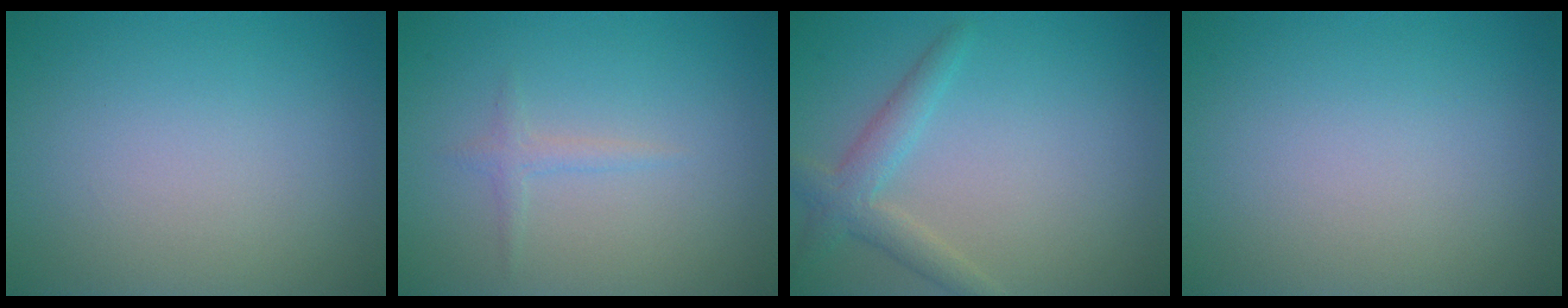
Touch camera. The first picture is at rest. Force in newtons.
{"total": 1.0, "press": 1.0, "slide": 0.1}
{"total": 2.7, "press": 2.7, "slide": 0.3}
{"total": 0.0}